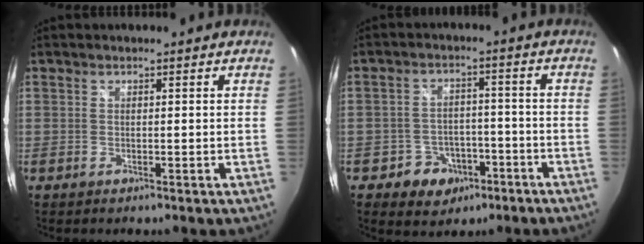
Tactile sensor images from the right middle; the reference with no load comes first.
{"total": 7.7, "force": [-4.1, 6.2, 2.2], "torque": [-0.060, 0.020, -0.044]}